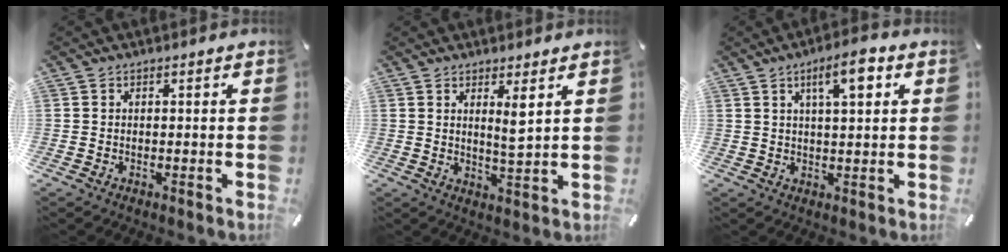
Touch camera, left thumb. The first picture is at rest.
{"total": 4.5, "force": [2.3, 0.5, 3.8], "torque": [-0.067, -0.015, 0.034]}
{"total": 7.4, "force": [3.3, 2.4, 6.2], "torque": [-0.097, -0.004, 0.049]}